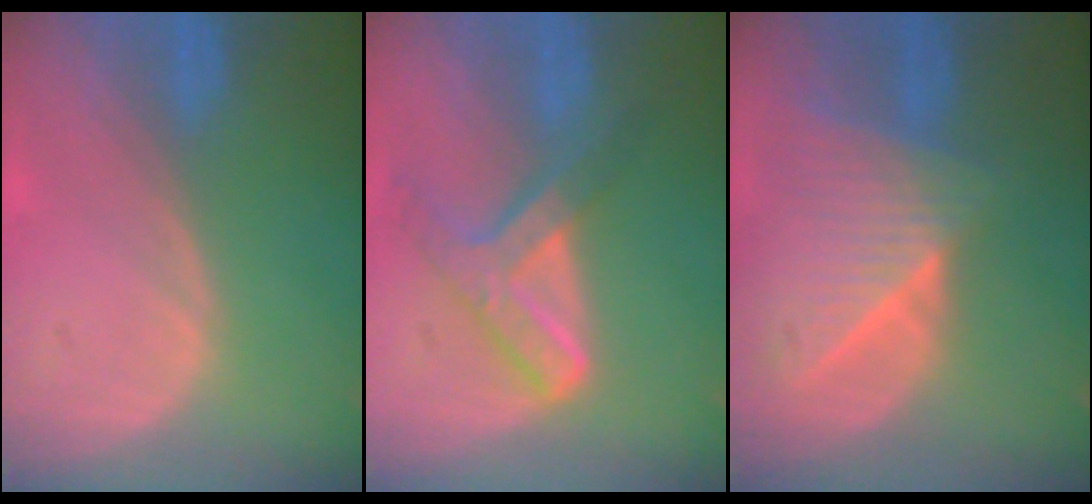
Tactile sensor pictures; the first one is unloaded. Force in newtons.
{"total": 7.2, "press": 6.1, "slide": 3.8}
{"total": 9.0, "press": 8.0, "slide": 4.0}